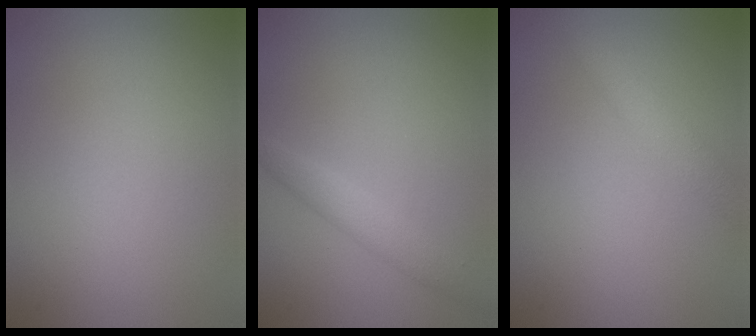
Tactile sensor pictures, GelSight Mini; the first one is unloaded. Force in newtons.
{"total": 1.8, "press": 1.8, "slide": 0.1}
{"total": 1.9, "press": 1.9, "slide": 0.0}